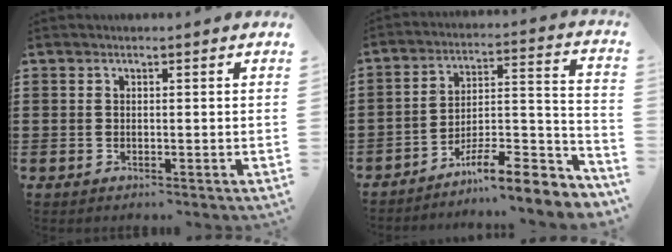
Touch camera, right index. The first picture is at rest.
{"total": 8.3, "force": [-6.9, 1.0, 4.5], "torque": [-0.063, 0.006, -0.132]}